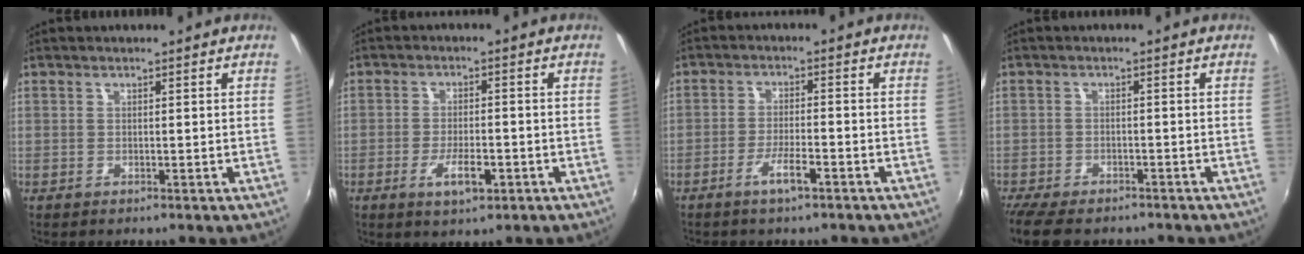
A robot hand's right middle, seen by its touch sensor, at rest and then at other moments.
{"total": 5.7, "force": [-2.7, 2.1, 4.6], "torque": [-0.098, -0.010, -0.043]}
{"total": 4.4, "force": [-3.0, 0.8, 3.1], "torque": [-0.071, -0.003, -0.054]}
{"total": 9.9, "force": [-8.1, 3.5, 4.4], "torque": [-0.109, -0.034, -0.136]}